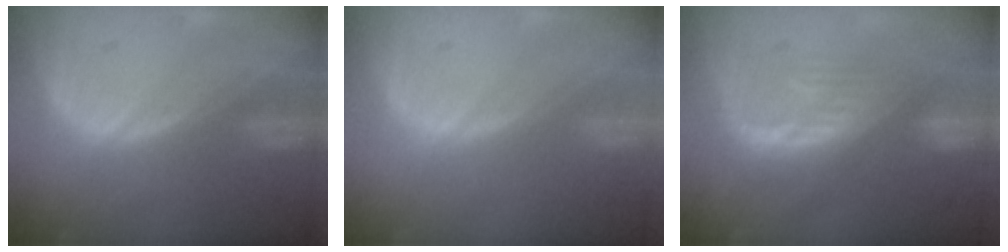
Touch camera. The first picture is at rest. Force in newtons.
{"total": 0.0}
{"total": 8.0, "press": 7.4, "slide": 3.1}